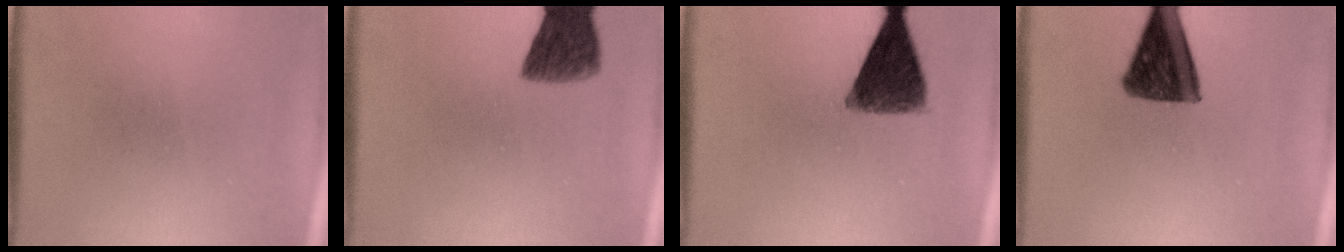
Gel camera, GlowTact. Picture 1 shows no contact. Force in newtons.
{"total": 7.2}
{"total": 9.3}
{"total": 11.8}